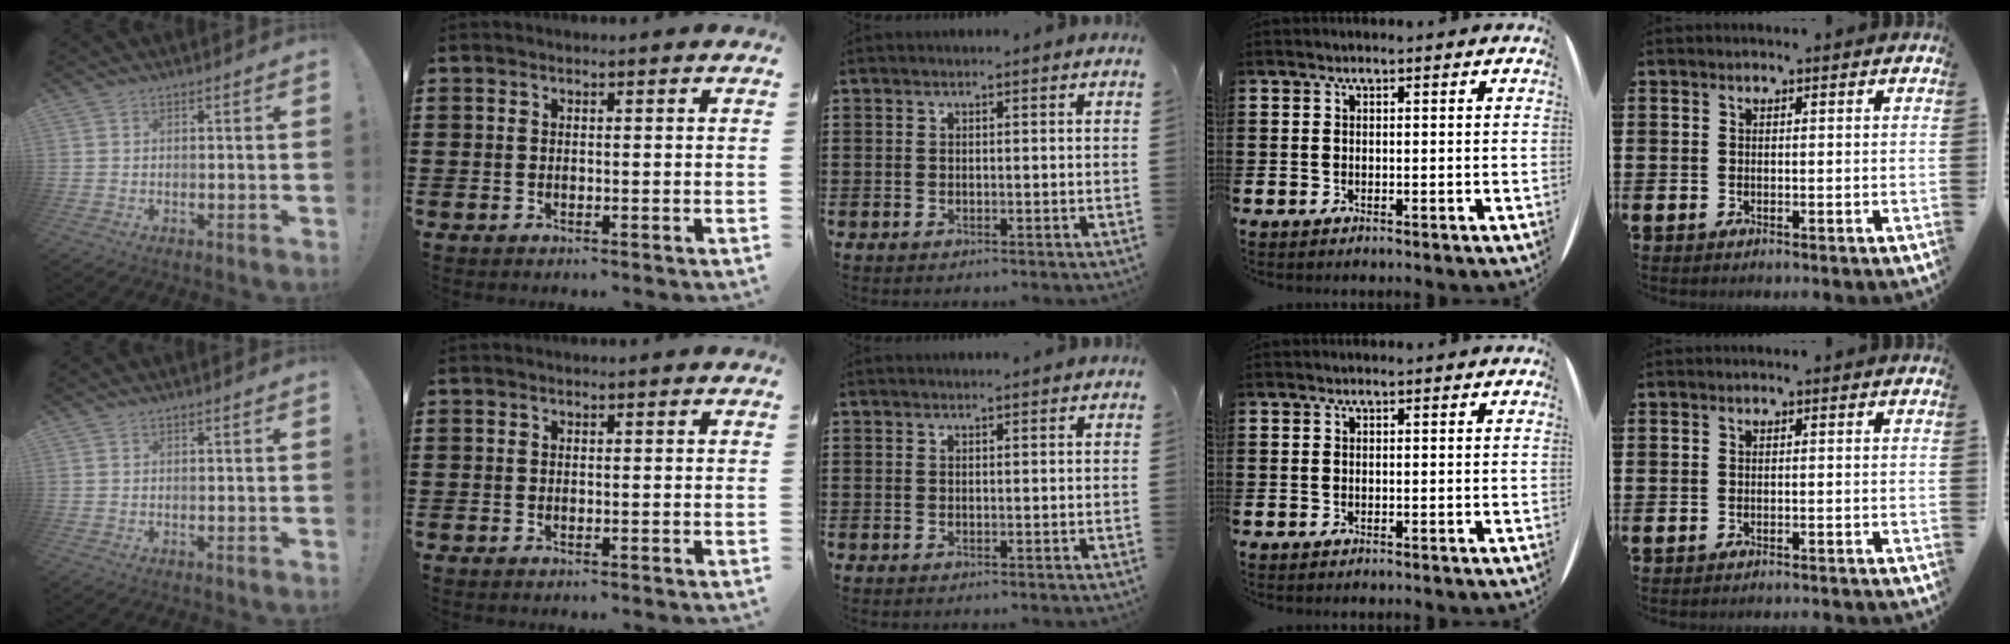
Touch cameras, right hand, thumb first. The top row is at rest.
{"middle": {"total": 0.7, "force": [0.7, 0.0, 0.1], "torque": [-0.003, -0.003, 0.014]}}